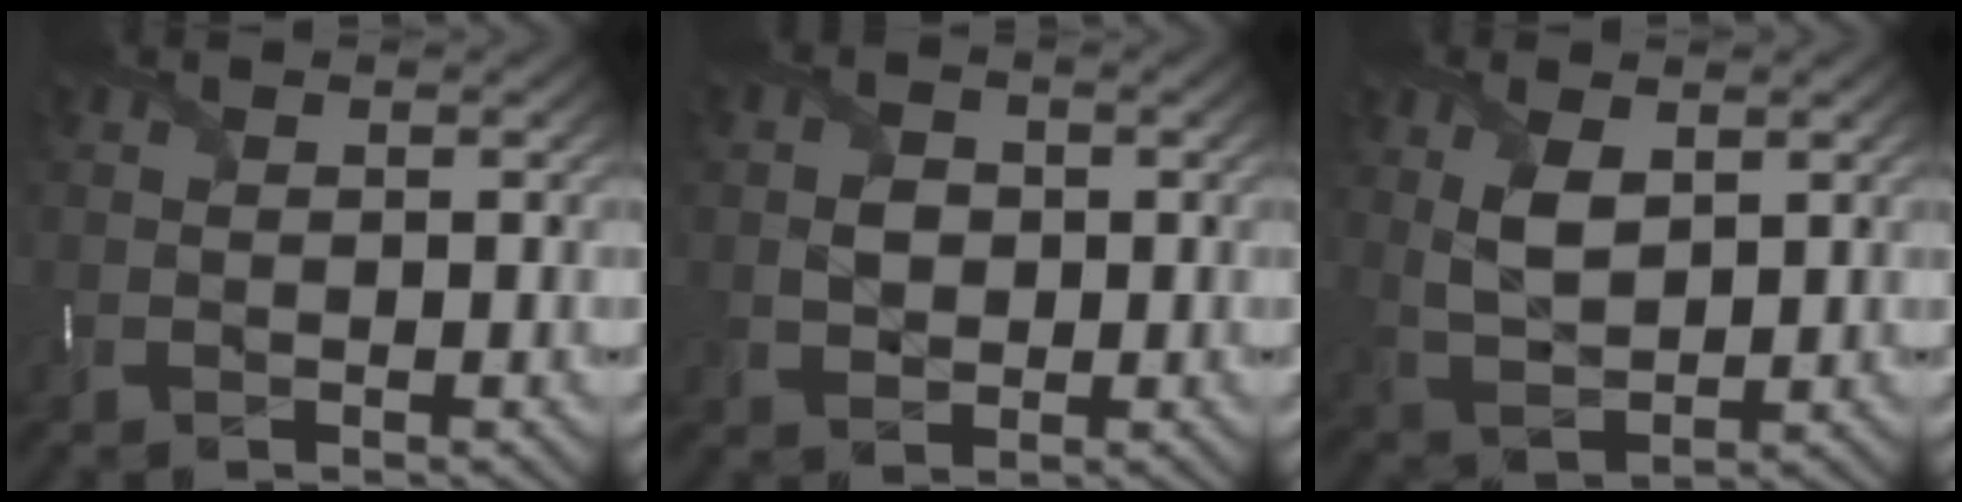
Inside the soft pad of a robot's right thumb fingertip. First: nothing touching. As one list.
[{"total": 3.0, "force": [-0.1, 2.5, 1.7], "torque": [-0.039, -0.004, -0.003]}, {"total": 5.1, "force": [1.9, 2.7, 3.9], "torque": [-0.095, -0.008, 0.045]}]